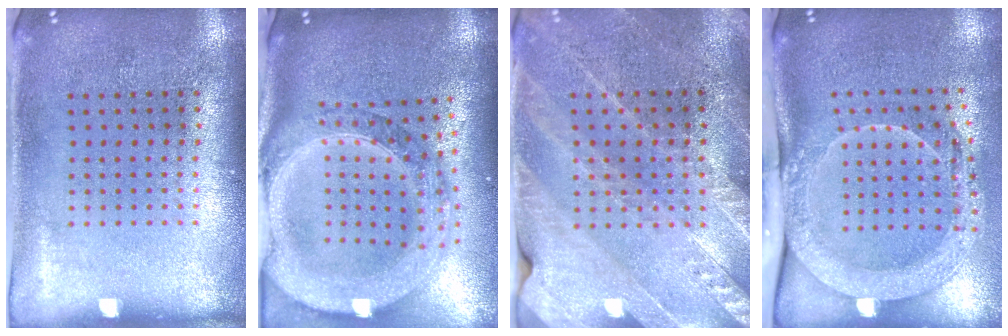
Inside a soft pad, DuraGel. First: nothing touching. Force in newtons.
{"total": 3.5, "press": 2.8, "slide": 2.0}
{"total": 2.6, "press": 2.5, "slide": 0.6}
{"total": 2.2, "press": 2.1, "slide": 0.7}